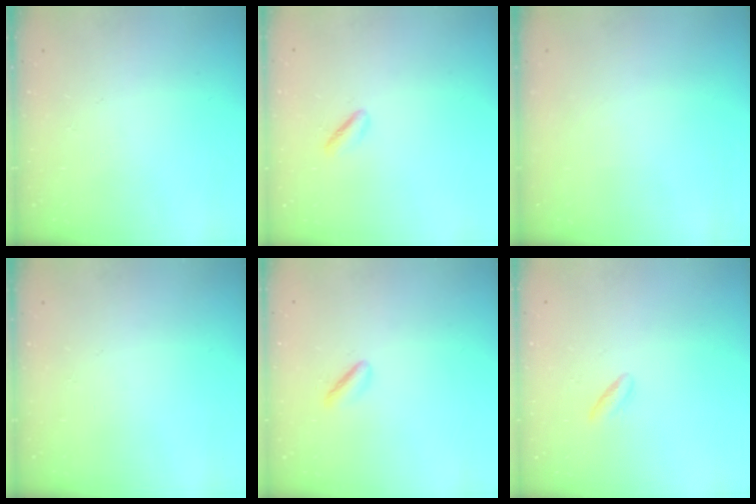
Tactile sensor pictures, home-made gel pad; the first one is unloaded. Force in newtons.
{"total": 1.6, "press": 1.2, "slide": 1.1}
{"total": 0.0}
{"total": 0.0}
{"total": 2.7, "press": 2.5, "slide": 1.2}
{"total": 2.5, "press": 2.2, "slide": 1.1}